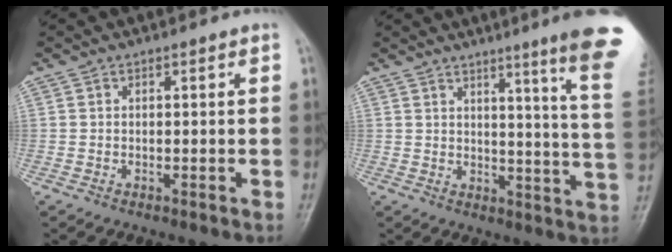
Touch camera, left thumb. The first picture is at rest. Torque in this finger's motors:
{"motor_torque": [3.37, 1.50, 1.45, -1.33, 0.24]}